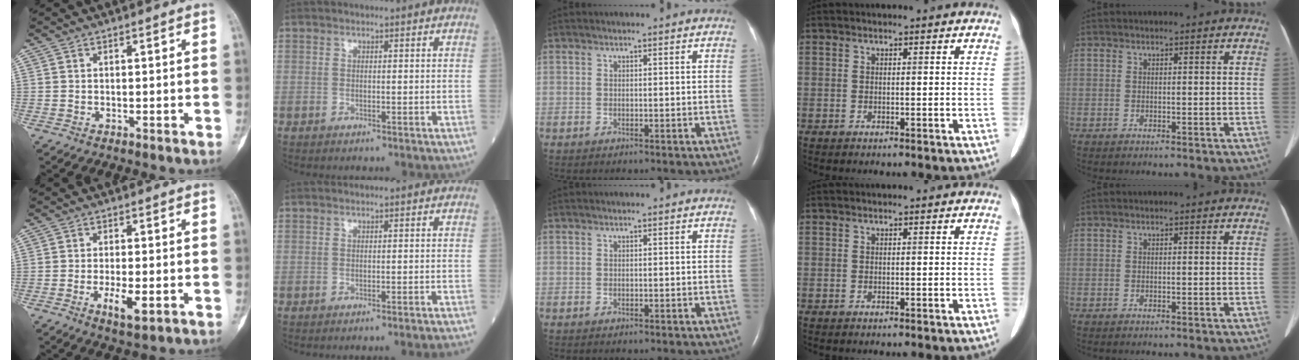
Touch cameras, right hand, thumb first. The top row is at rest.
{"thumb": {"total": 5.3, "force": [-1.9, 1.8, 4.6], "torque": [-0.081, -0.004, -0.027]}, "index": {"total": 4.9, "force": [-4.5, -1.2, 1.4], "torque": [-0.008, -0.012, -0.052]}}